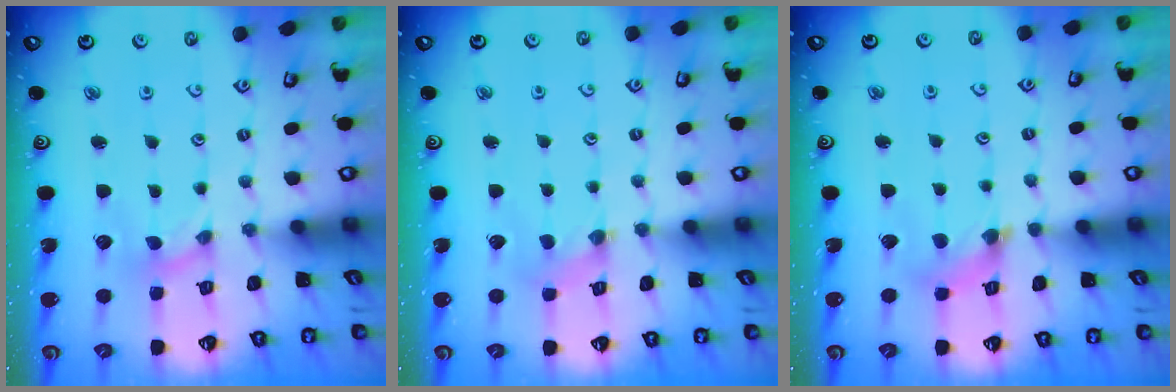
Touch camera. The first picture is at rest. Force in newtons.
{"total": 1.1, "press": 1.1, "slide": 0.2}
{"total": 3.7, "press": 3.7, "slide": 0.4}